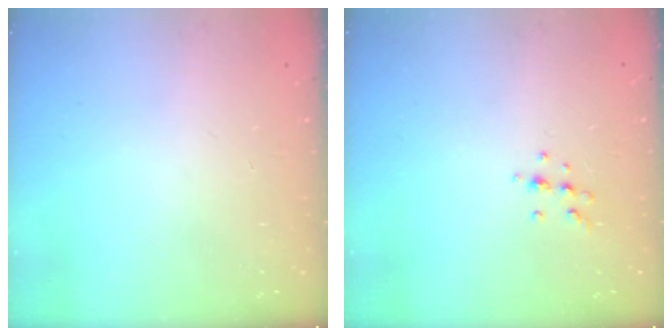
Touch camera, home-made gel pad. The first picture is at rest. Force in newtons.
{"total": 5.1, "press": 4.9, "slide": 1.1}